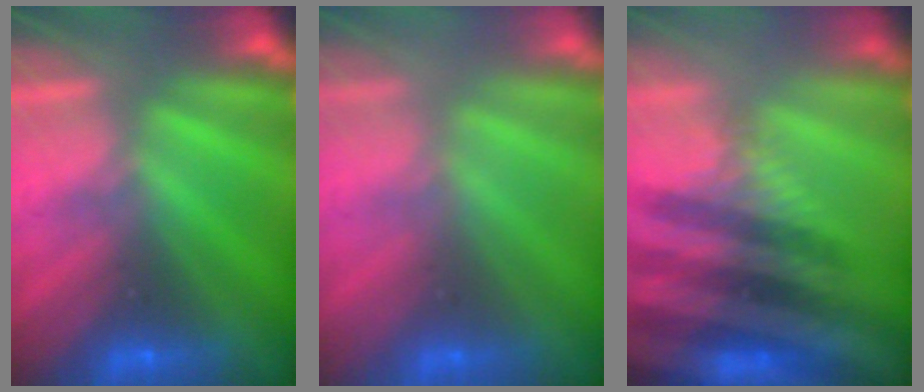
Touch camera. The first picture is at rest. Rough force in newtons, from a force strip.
{"total": 2.8}
{"total": 3.6}